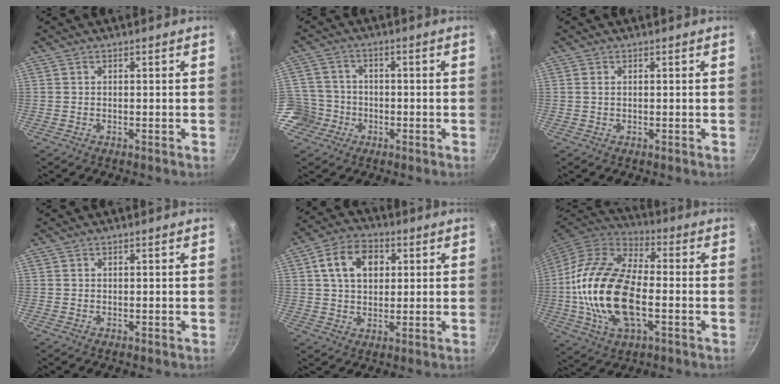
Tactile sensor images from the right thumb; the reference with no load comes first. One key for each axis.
{"total": 7.5, "fx": -3.0, "fy": 6.8, "fz": 1.3, "tx": 0.002, "ty": 0.032, "tz": -0.061}
{"total": 0.7, "fx": 0.2, "fy": 0.5, "fz": 0.5, "tx": -0.008, "ty": 0.002, "tz": 0.004}
{"total": 0.0}
{"total": 10.5, "fx": 2.9, "fy": 7.6, "fz": 6.7, "tx": -0.097, "ty": 0.008, "tz": 0.041}
{"total": 22.7, "fx": -2.8, "fy": 12.1, "fz": 19.0, "tx": -0.366, "ty": 0.027, "tz": -0.059}